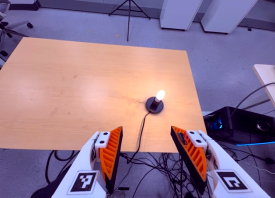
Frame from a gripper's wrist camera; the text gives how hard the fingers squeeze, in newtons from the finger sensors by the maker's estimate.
{"total": 0.0}